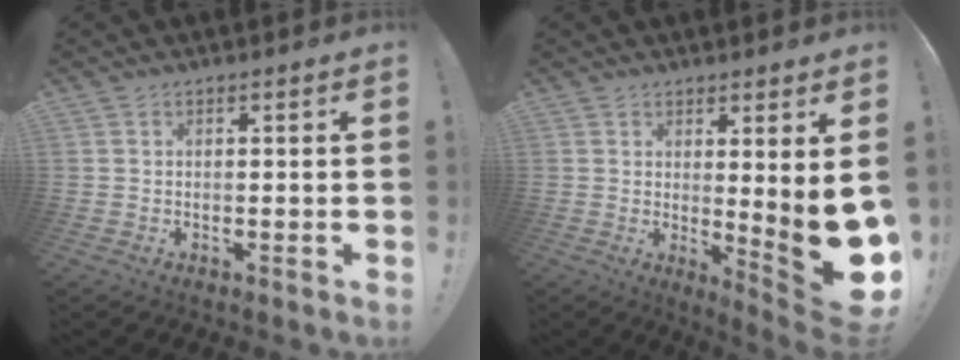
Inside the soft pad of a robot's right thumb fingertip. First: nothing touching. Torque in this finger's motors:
{"motor_torque": [0.44, 0.65, 0.76, 0.74, 0.15]}